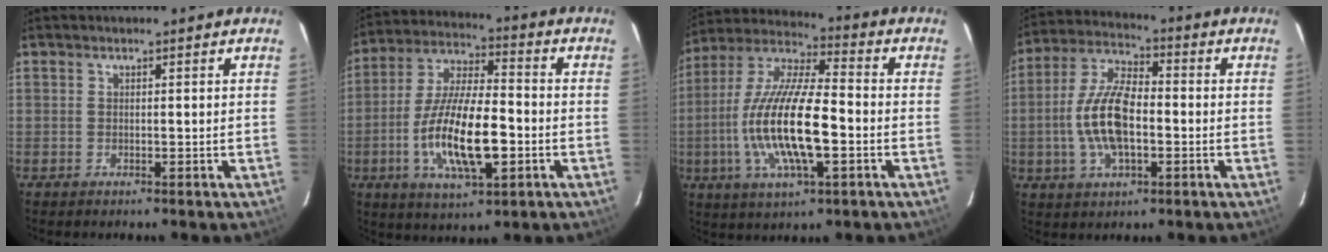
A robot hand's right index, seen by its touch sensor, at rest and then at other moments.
{"total": 16.8, "force": [-4.5, 5.6, 15.2], "torque": [-0.302, -0.010, -0.080]}
{"total": 18.4, "force": [-3.8, 5.3, 17.2], "torque": [-0.341, -0.008, -0.075]}
{"total": 12.3, "force": [-2.1, 5.3, 10.9], "torque": [-0.227, 0.006, -0.039]}